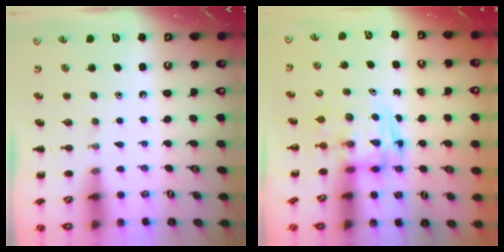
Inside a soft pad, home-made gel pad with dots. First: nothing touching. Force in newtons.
{"total": 2.8, "press": 2.8, "slide": 0.2}